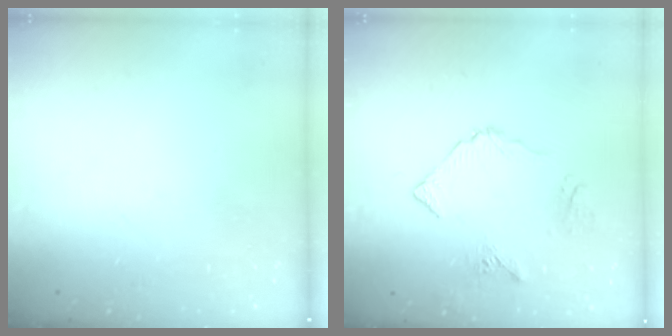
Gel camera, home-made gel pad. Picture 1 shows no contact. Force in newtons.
{"total": 8.5, "press": 8.5, "slide": 0.2}